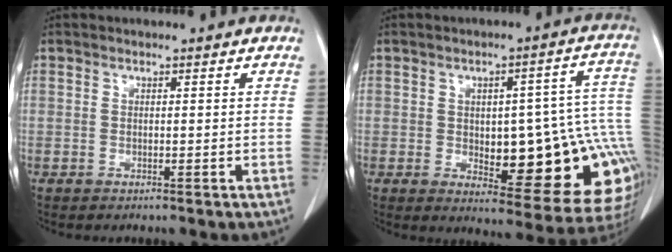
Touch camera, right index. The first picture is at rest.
{"total": 21.0, "force": [-3.1, 7.2, 19.5], "torque": [-0.163, 0.034, -0.016]}